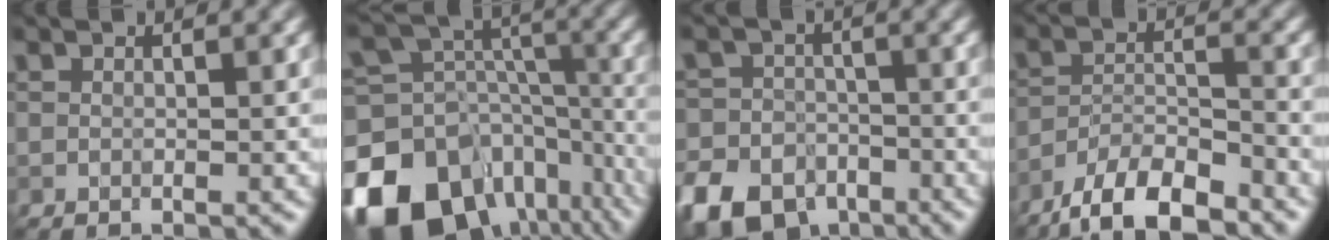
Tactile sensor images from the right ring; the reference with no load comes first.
{"total": 16.1, "force": [-9.7, 11.0, 6.8], "torque": [-0.173, -0.013, -0.152]}
{"total": 9.8, "force": [-6.2, 6.8, 3.4], "torque": [-0.072, -0.027, -0.120]}
{"total": 7.3, "force": [-6.0, 1.9, 3.6], "torque": [-0.060, -0.006, -0.114]}